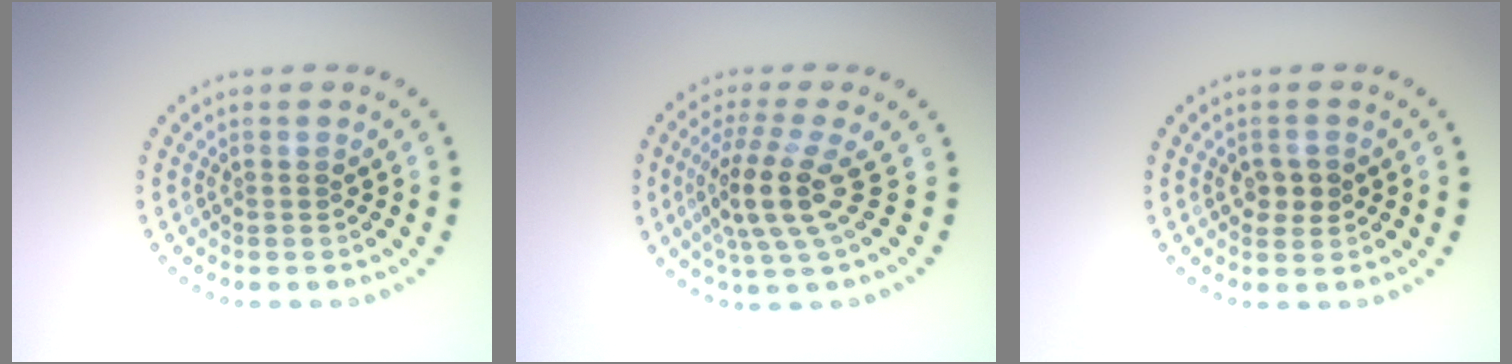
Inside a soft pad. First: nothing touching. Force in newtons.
{"total": 4.4, "press": 3.3, "slide": 2.8}
{"total": 1.8, "press": 1.8, "slide": 0.2}